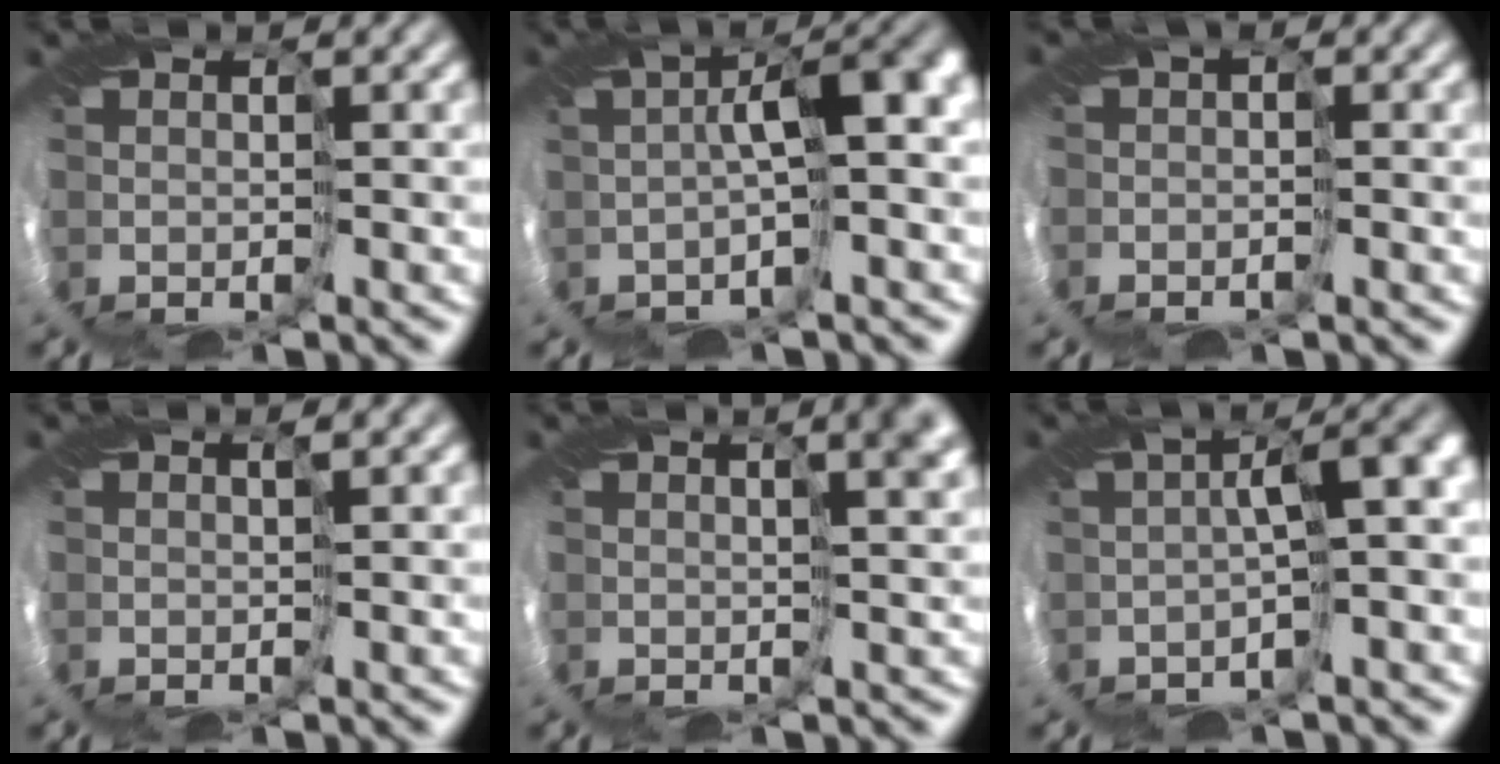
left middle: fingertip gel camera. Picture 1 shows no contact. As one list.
[{"total": 4.5, "force": [-0.2, 0.4, 4.5], "torque": [-0.070, 0.018, -0.005]}, {"total": 2.0, "force": [-0.9, 1.3, 1.2], "torque": [-0.018, 0.004, -0.012]}, {"total": 0.8, "force": [0.6, -0.6, -0.1], "torque": [0.002, 0.005, 0.009]}, {"total": 4.2, "force": [2.3, 1.0, 3.4], "torque": [-0.035, 0.001, 0.043]}, {"total": 4.3, "force": [-0.7, 0.5, 4.2], "torque": [-0.052, 0.014, -0.011]}]